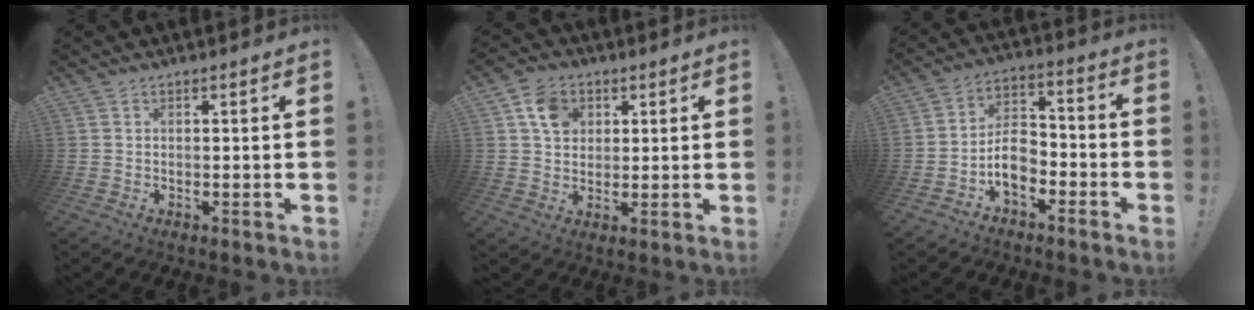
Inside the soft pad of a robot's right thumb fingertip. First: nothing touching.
{"total": 8.3, "force": [3.4, 6.8, 3.4], "torque": [-0.052, -0.003, 0.065]}
{"total": 9.3, "force": [-4.4, 6.4, 5.2], "torque": [-0.088, 0.032, -0.076]}